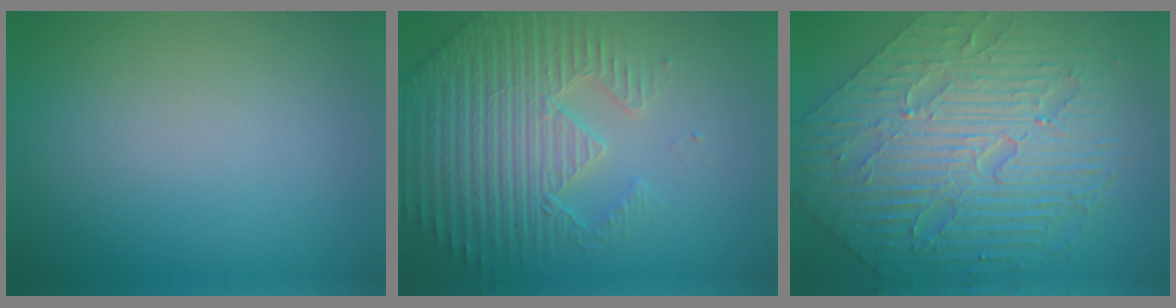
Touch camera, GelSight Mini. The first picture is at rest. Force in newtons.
{"total": 4.7, "press": 4.6, "slide": 1.0}
{"total": 10.4, "press": 7.1, "slide": 7.6}